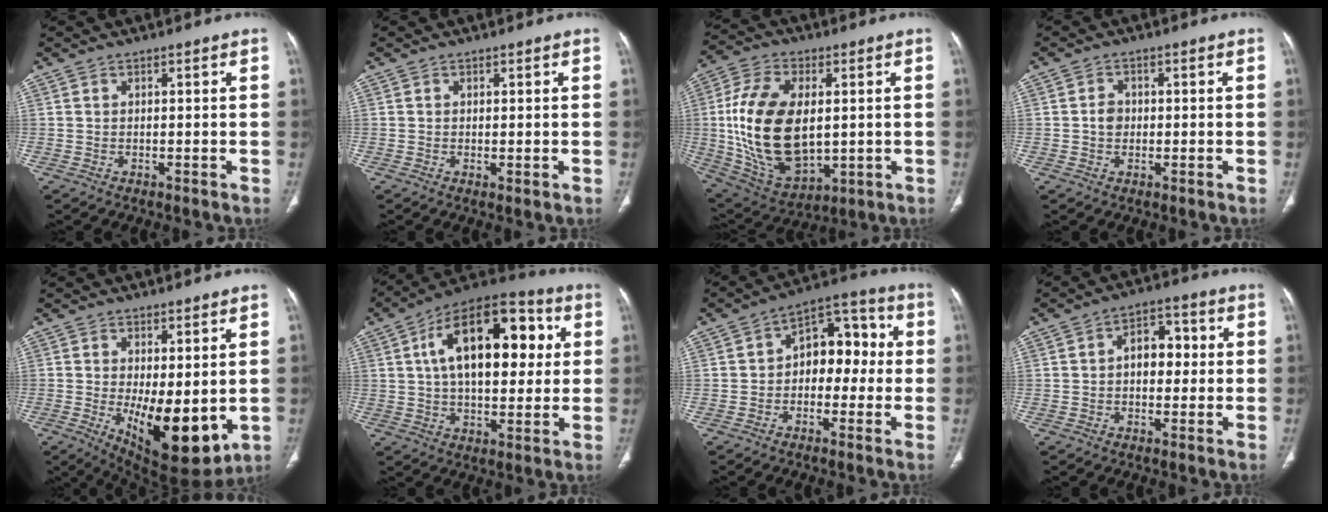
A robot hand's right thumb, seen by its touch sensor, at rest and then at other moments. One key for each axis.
{"total": 0.8, "fx": -0.1, "fy": 0.3, "fz": 0.8, "tx": -0.018, "ty": -0.005, "tz": 0.000}
{"total": 21.5, "fx": 1.0, "fy": 12.5, "fz": 17.4, "tx": -0.332, "ty": -0.010, "tz": 0.035}
{"total": 2.6, "fx": -0.1, "fy": 2.2, "fz": 1.4, "tx": -0.013, "ty": 0.007, "tz": -0.006}
{"total": 13.4, "fx": -1.7, "fy": 5.6, "fz": 12.1, "tx": -0.171, "ty": -0.031, "tz": -0.006}
{"total": 22.0, "fx": 4.8, "fy": 11.6, "fz": 18.1, "tx": -0.252, "ty": 0.018, "tz": 0.064}
{"total": 11.1, "fx": -0.1, "fy": 7.4, "fz": 8.3, "tx": -0.075, "ty": 0.042, "tz": -0.017}
{"total": 7.1, "fx": 0.4, "fy": 4.7, "fz": 5.3, "tx": -0.053, "ty": 0.022, "tz": -0.001}